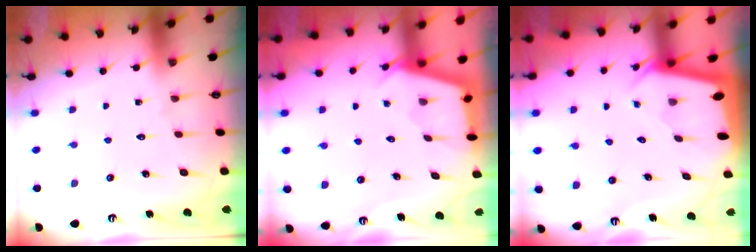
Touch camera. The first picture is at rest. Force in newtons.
{"total": 2.4, "press": 2.4, "slide": 0.1}
{"total": 1.9, "press": 1.9, "slide": 0.1}